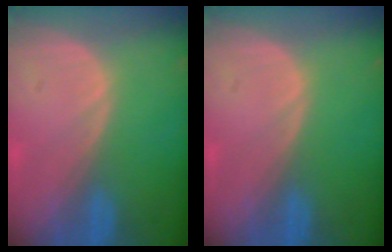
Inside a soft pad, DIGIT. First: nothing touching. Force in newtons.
{"total": 0.0}